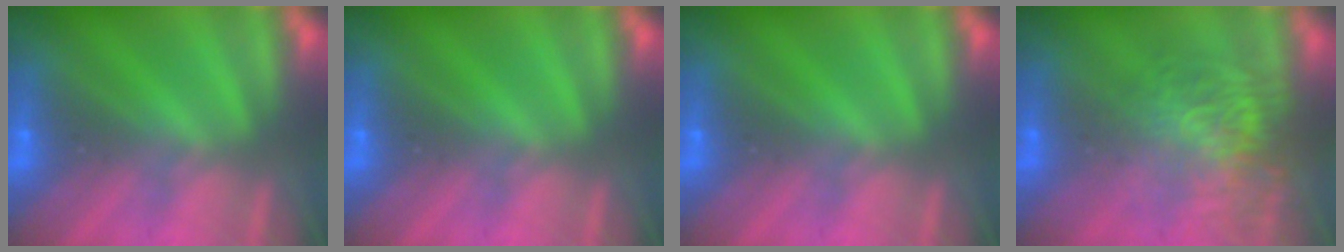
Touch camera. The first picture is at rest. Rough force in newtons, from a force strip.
{"total": 0.0}
{"total": 0.0}
{"total": 7.8}